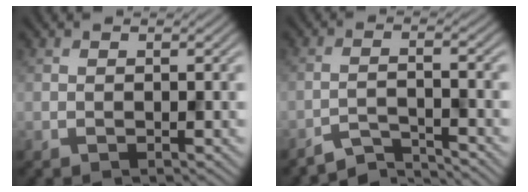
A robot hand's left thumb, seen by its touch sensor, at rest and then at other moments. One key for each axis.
{"total": 4.0, "fx": -3.7, "fy": 0.2, "fz": 1.5, "tx": -0.018, "ty": 0.004, "tz": -0.082}